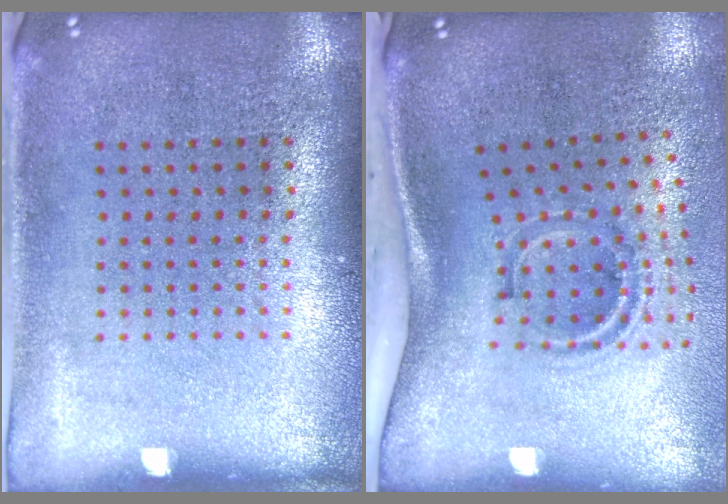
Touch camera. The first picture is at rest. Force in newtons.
{"total": 2.0, "press": 1.2, "slide": 1.7}